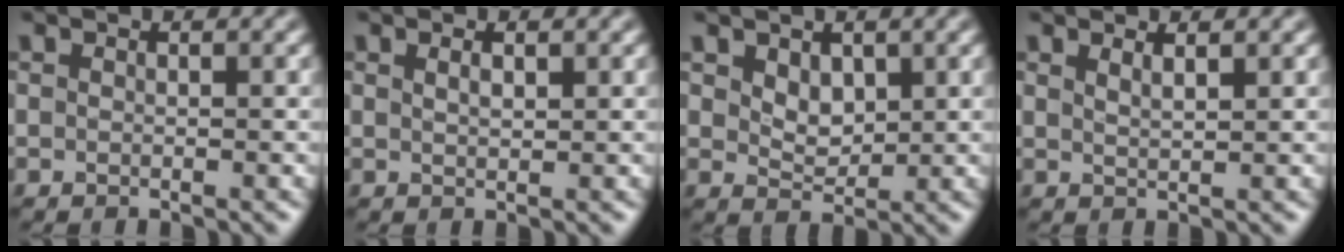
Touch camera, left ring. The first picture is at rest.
{"total": 1.0, "force": [0.6, 0.3, 0.7], "torque": [-0.016, -0.001, 0.012]}
{"total": 2.2, "force": [1.0, 1.5, 1.3], "torque": [-0.026, -0.006, 0.023]}
{"total": 1.3, "force": [1.0, 0.4, 0.8], "torque": [-0.007, 0.001, 0.013]}